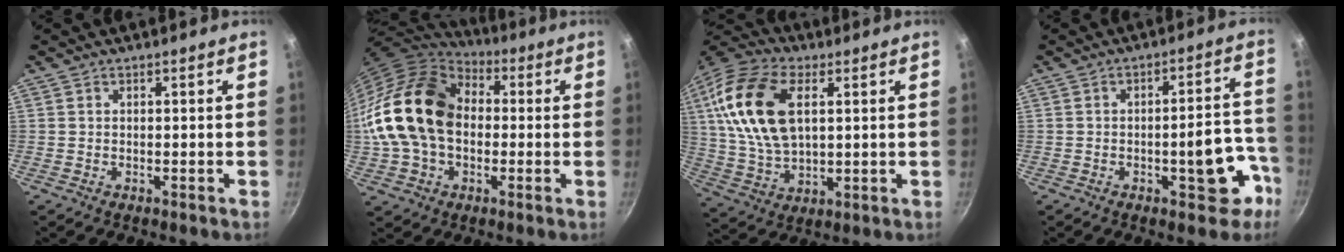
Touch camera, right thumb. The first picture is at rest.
{"total": 21.2, "force": [0.5, 15.3, 14.7], "torque": [-0.263, 0.039, 0.002]}
{"total": 19.2, "force": [5.0, 11.1, 14.8], "torque": [-0.278, -0.002, 0.092]}
{"total": 10.5, "force": [-4.4, 4.3, 8.5], "torque": [-0.065, 0.048, -0.052]}